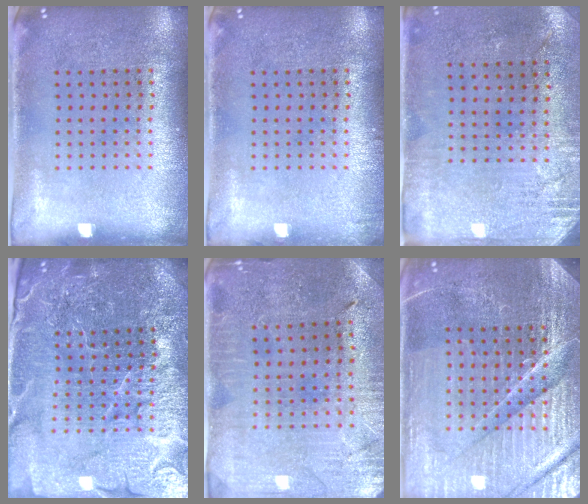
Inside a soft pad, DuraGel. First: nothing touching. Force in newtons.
{"total": 0.6, "press": 0.6, "slide": 0.1}
{"total": 2.8, "press": 2.3, "slide": 1.6}
{"total": 5.7, "press": 5.2, "slide": 2.3}
{"total": 0.7, "press": 0.6, "slide": 0.3}
{"total": 5.5, "press": 5.1, "slide": 2.1}